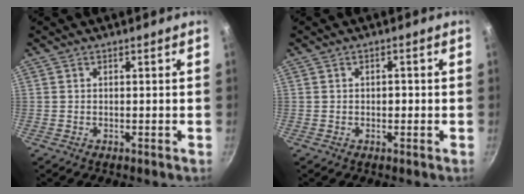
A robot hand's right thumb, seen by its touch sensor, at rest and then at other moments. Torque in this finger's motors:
{"motor_torque": [-0.25, -0.06, 0.05, 0.29, 0.06]}